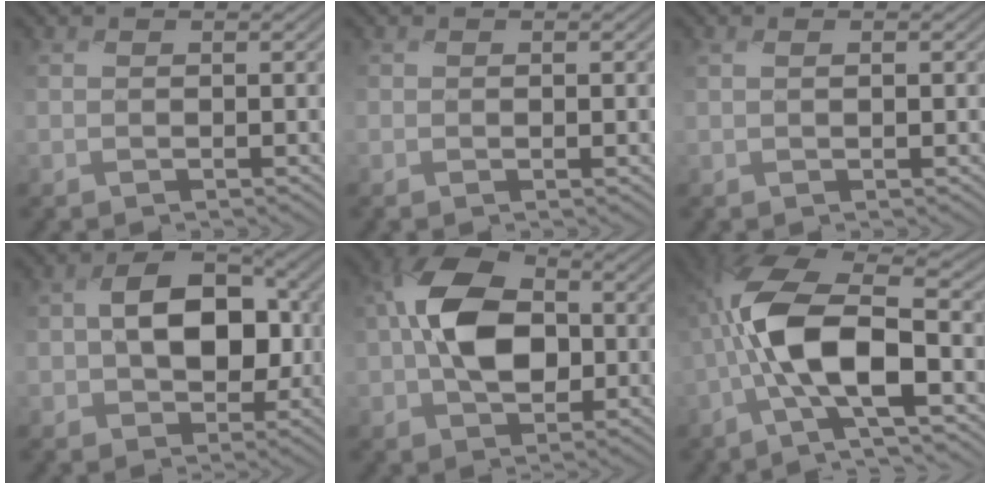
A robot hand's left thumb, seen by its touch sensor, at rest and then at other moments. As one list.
[{"total": 0.0}, {"total": 0.9, "force": [0.1, 0.1, 0.9], "torque": [-0.015, 0.003, 0.003]}, {"total": 9.5, "force": [-0.6, 6.5, 7.0], "torque": [-0.107, 0.005, -0.023]}, {"total": 10.8, "force": [-0.4, 7.0, 8.1], "torque": [-0.170, 0.016, -0.026]}, {"total": 10.5, "force": [-2.7, 3.4, 9.6], "torque": [-0.200, 0.010, -0.062]}]